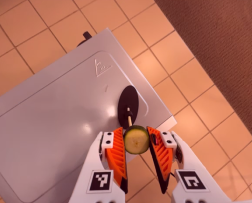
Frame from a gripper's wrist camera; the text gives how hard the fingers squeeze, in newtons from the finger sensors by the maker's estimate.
{"total": 8.4, "left": 8.3, "right": 8.4}